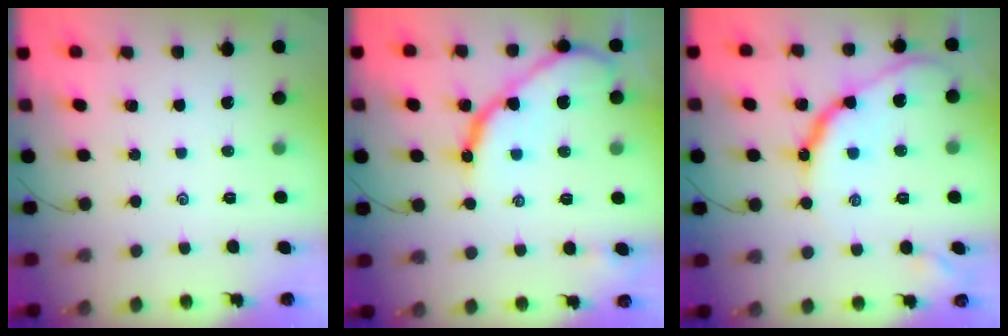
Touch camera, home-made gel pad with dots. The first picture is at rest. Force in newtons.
{"total": 13.7, "press": 13.7, "slide": 1.1}
{"total": 13.4, "press": 13.3, "slide": 0.5}